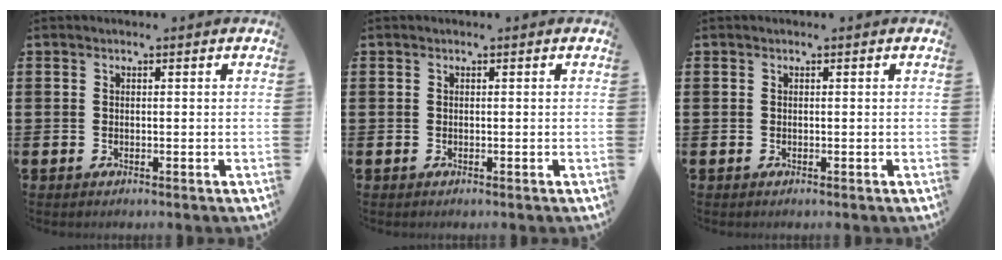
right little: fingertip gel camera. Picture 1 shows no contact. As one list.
[{"total": 0.0}, {"total": 0.0}]